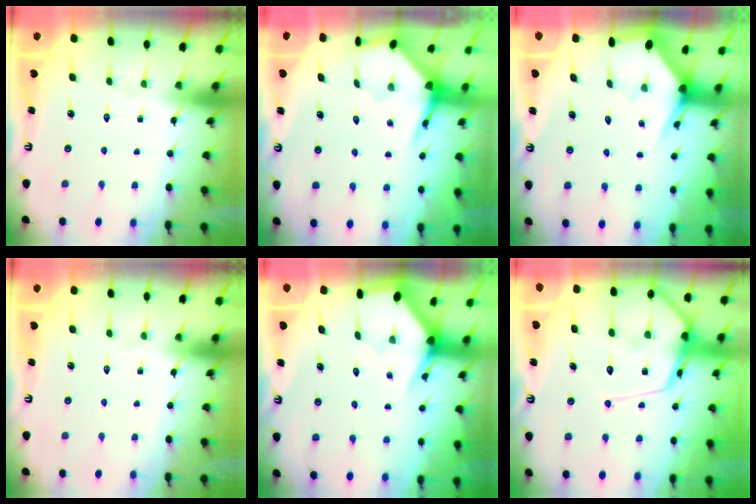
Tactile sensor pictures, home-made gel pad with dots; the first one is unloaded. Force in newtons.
{"total": 3.9, "press": 3.9, "slide": 0.4}
{"total": 3.2, "press": 3.2, "slide": 0.0}
{"total": 0.0}
{"total": 2.9, "press": 2.9, "slide": 0.1}
{"total": 13.7, "press": 13.7, "slide": 1.5}